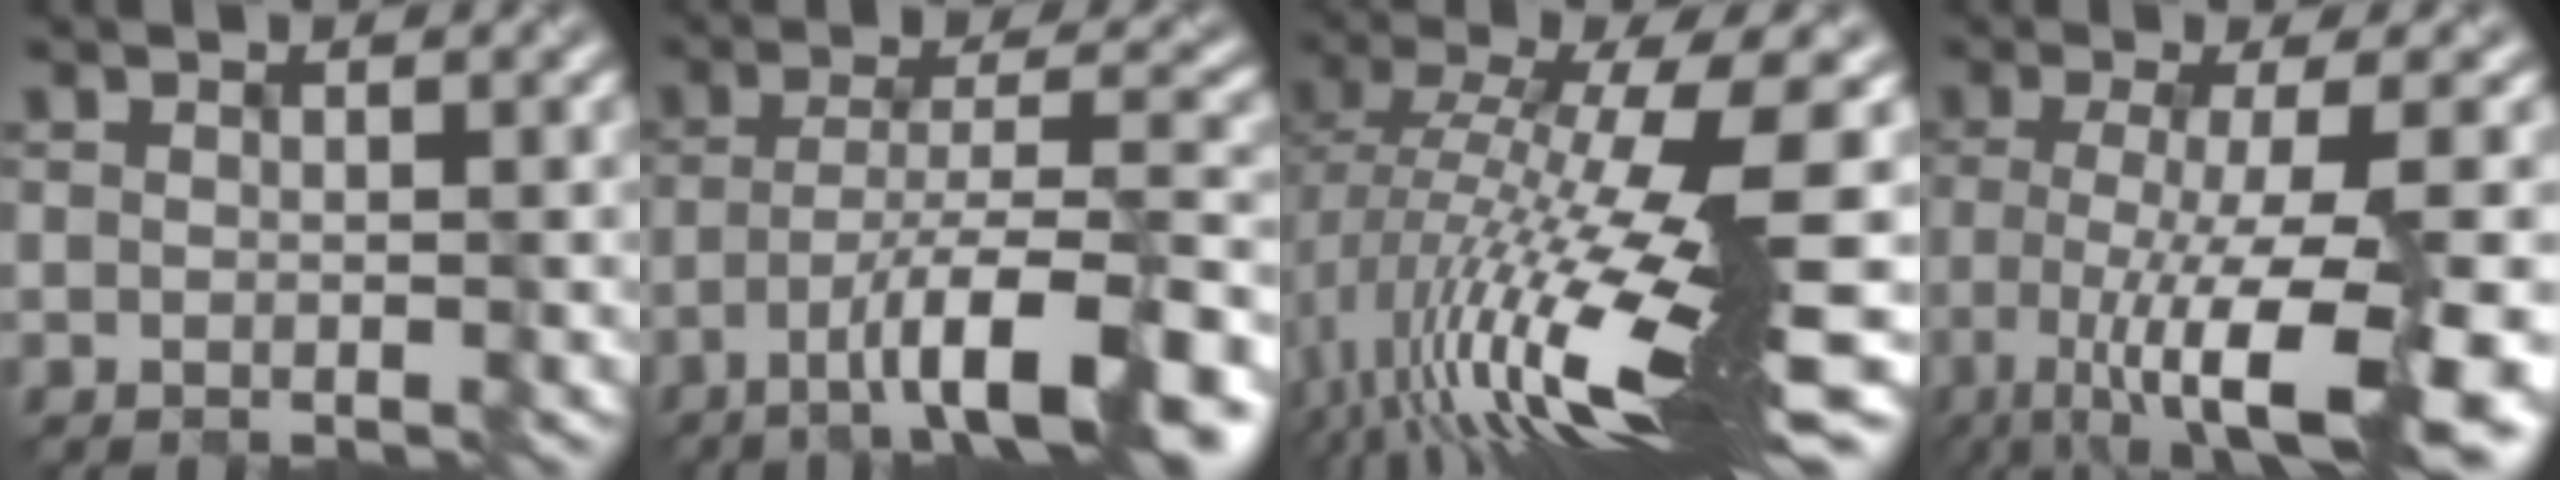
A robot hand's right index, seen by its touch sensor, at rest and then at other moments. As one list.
[{"total": 9.5, "force": [-4.6, 2.0, 8.2], "torque": [-0.116, 0.008, -0.073]}, {"total": 14.0, "force": [-1.1, 3.0, 13.7], "torque": [-0.257, -0.007, 0.005]}, {"total": 11.3, "force": [-3.8, 2.9, 10.3], "torque": [-0.140, -0.019, -0.054]}]